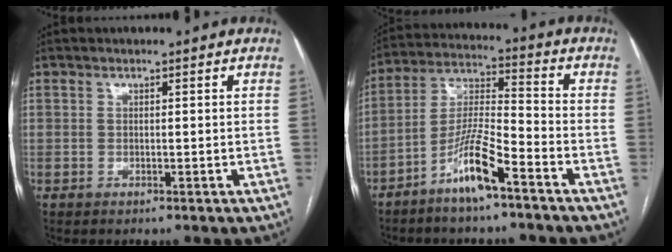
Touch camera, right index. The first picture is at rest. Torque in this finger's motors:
{"motor_torque": [0.66, -0.57, 0.51, 0.11]}